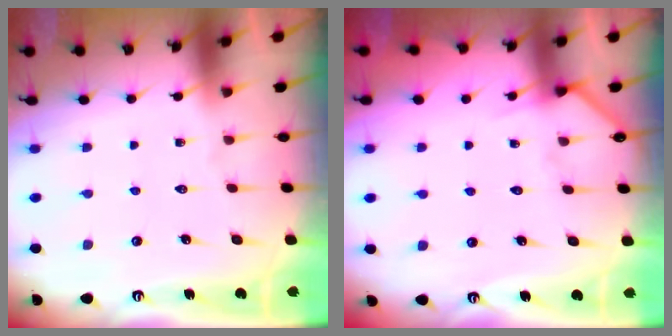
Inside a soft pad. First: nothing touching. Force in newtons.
{"total": 3.7, "press": 3.7, "slide": 0.3}